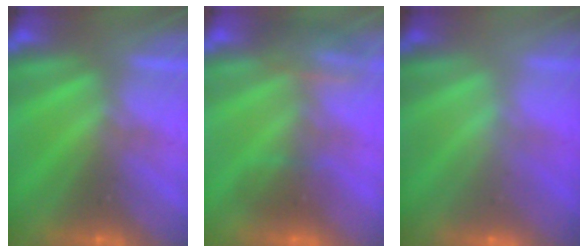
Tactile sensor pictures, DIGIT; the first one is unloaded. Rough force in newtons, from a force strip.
{"total": 3.4}
{"total": 2.3}